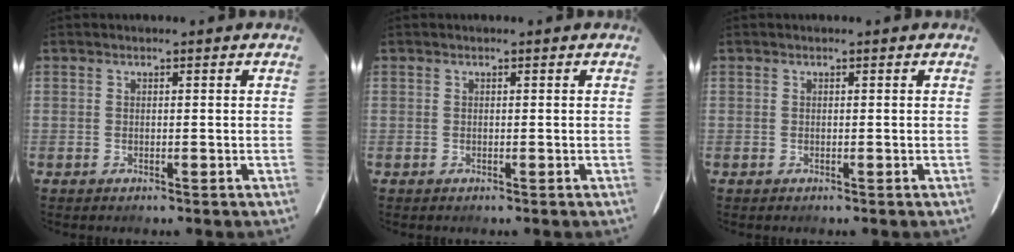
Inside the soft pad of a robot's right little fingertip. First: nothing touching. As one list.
[{"total": 0.0}, {"total": 0.0}]